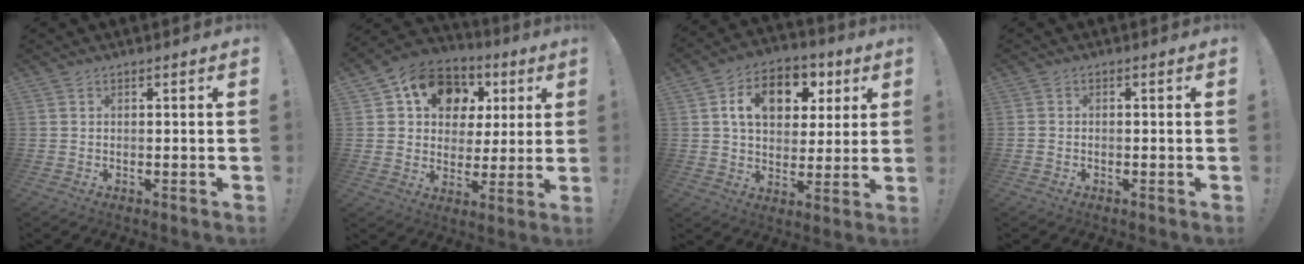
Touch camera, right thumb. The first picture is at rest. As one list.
[{"total": 14.6, "force": [6.1, 11.2, 7.1], "torque": [-0.109, -0.025, 0.118]}, {"total": 14.4, "force": [5.2, 9.9, 9.0], "torque": [-0.137, -0.009, 0.096]}, {"total": 0.6, "force": [-0.5, 0.3, 0.0], "torque": [0.003, 0.002, -0.009]}]